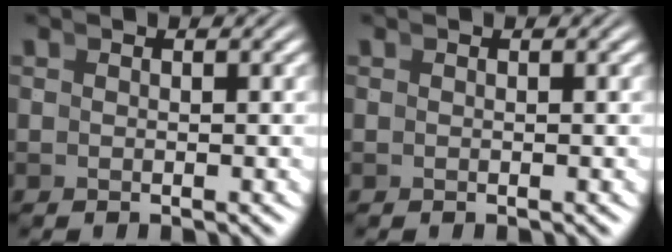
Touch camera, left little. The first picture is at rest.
{"total": 0.0}